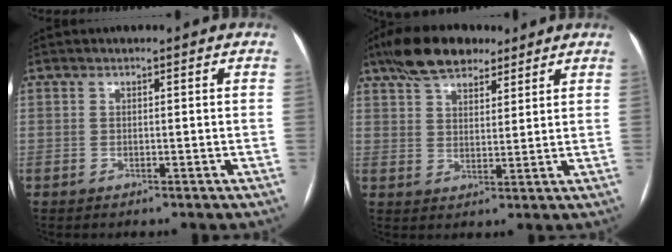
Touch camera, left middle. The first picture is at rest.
{"total": 9.4, "force": [7.1, 3.9, 4.7], "torque": [-0.088, 0.018, 0.125]}